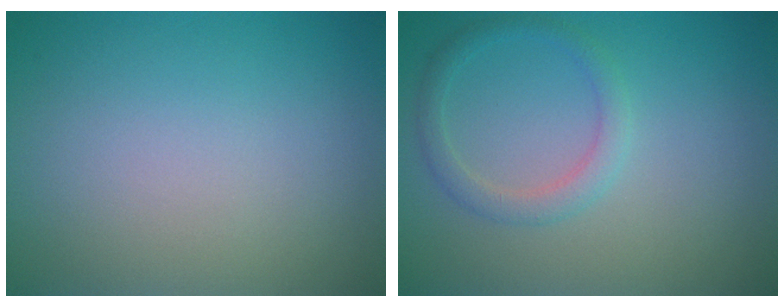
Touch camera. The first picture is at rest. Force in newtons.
{"total": 2.0, "press": 2.0, "slide": 0.1}